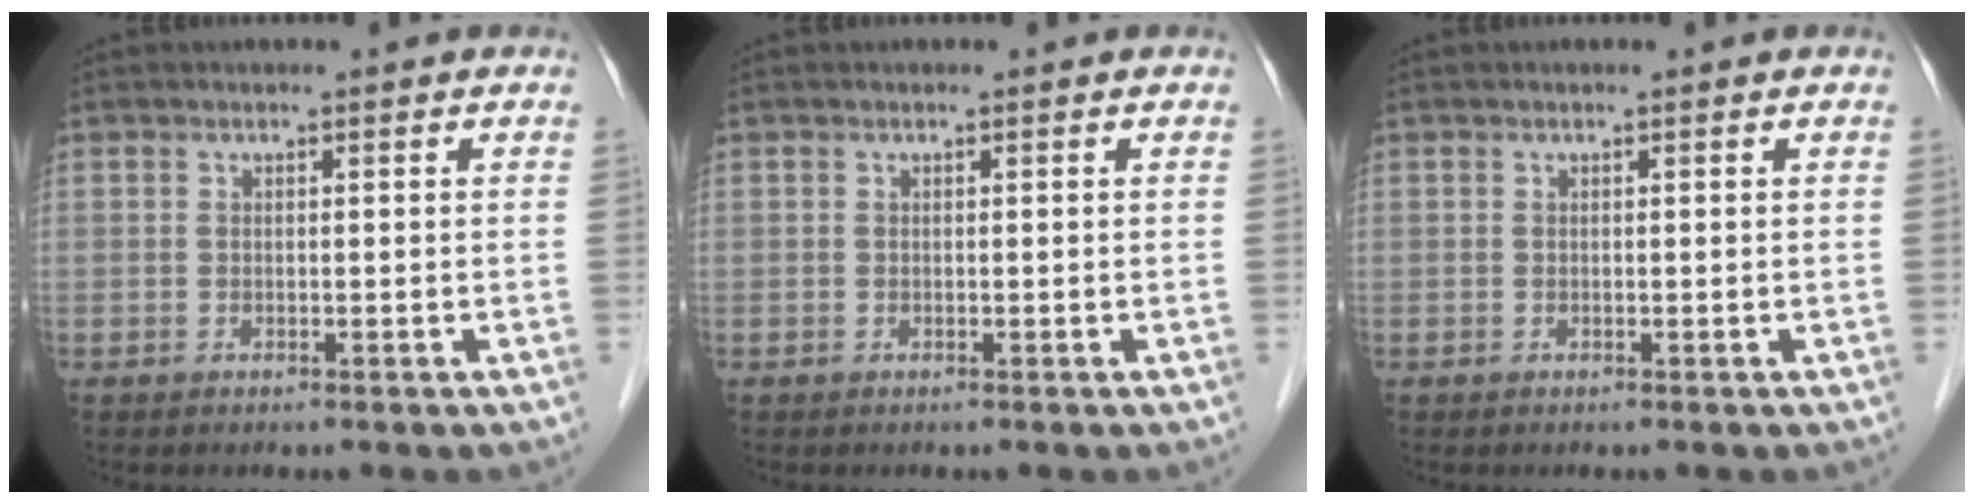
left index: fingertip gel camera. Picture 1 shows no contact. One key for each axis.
{"total": 0.0}
{"total": 0.0}